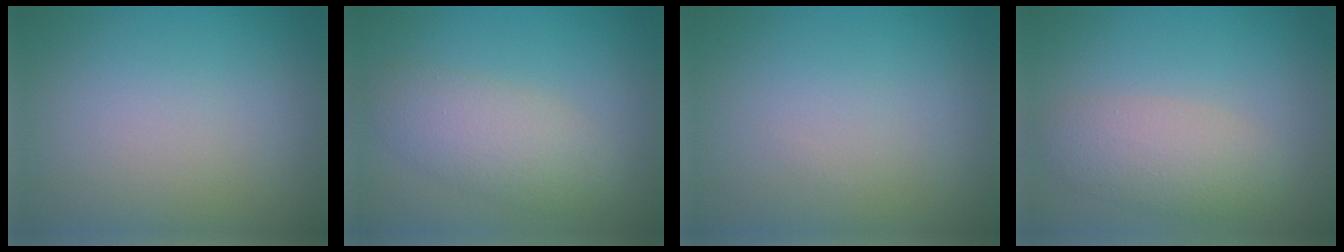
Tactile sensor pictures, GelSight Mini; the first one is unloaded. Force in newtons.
{"total": 4.1, "press": 4.1, "slide": 0.1}
{"total": 0.0}
{"total": 3.6, "press": 3.6, "slide": 0.4}